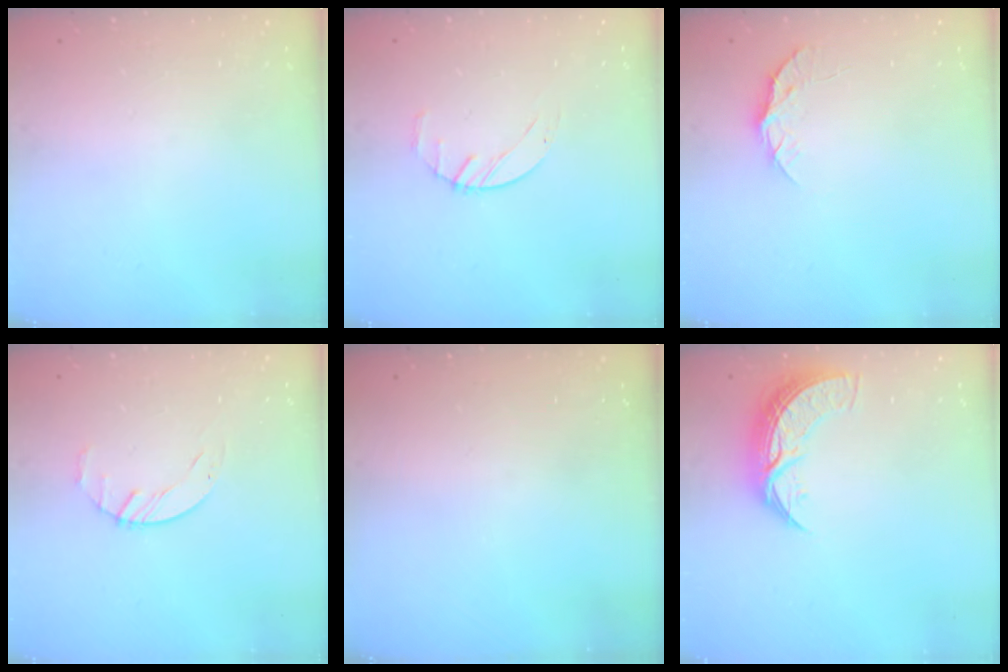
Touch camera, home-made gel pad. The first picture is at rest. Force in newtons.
{"total": 2.5, "press": 2.5, "slide": 0.4}
{"total": 8.1, "press": 8.1, "slide": 0.7}
{"total": 2.1, "press": 2.1, "slide": 0.3}
{"total": 0.0}
{"total": 7.9, "press": 7.9, "slide": 0.6}